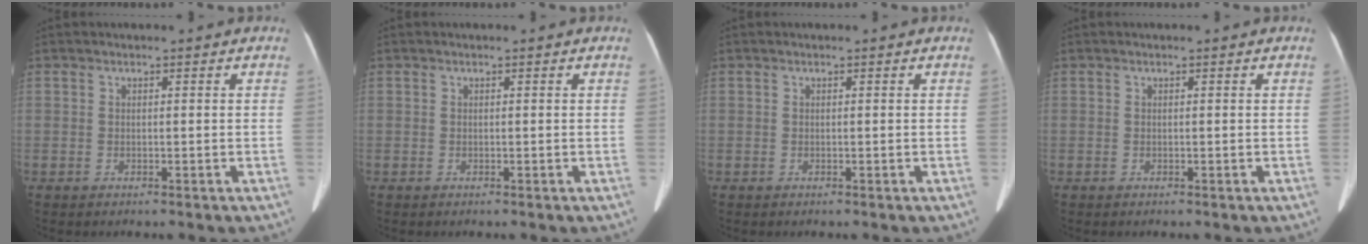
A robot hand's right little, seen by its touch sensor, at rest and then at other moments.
{"total": 0.0}
{"total": 0.0}
{"total": 0.0}